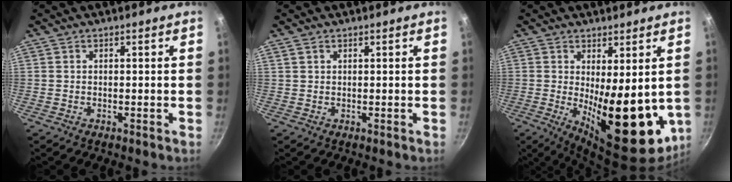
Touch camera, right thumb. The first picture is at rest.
{"total": 1.0, "force": [0.6, 0.7, 0.5], "torque": [-0.007, 0.000, 0.011]}
{"total": 16.6, "force": [-0.8, 6.5, 15.3], "torque": [-0.186, -0.030, 0.006]}